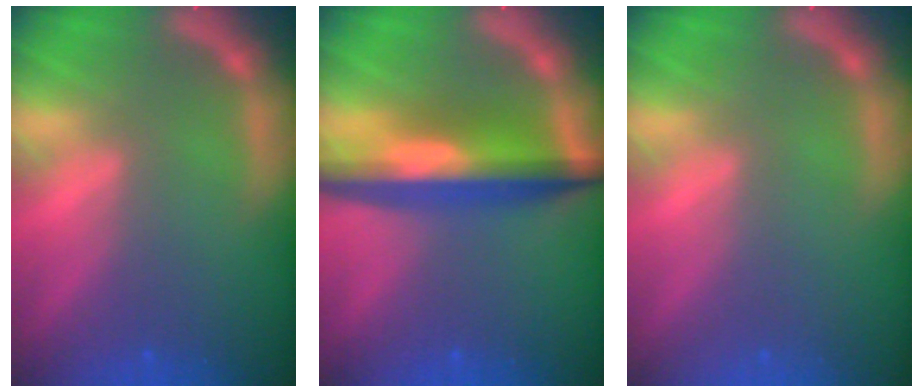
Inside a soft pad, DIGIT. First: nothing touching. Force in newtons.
{"total": 8.0}
{"total": 0.0}